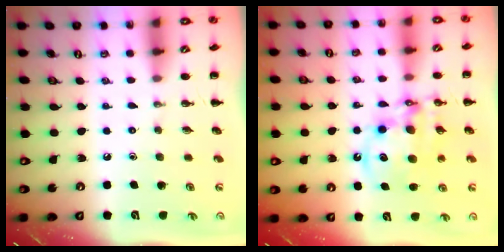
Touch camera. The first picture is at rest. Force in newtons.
{"total": 12.8, "press": 12.5, "slide": 2.9}